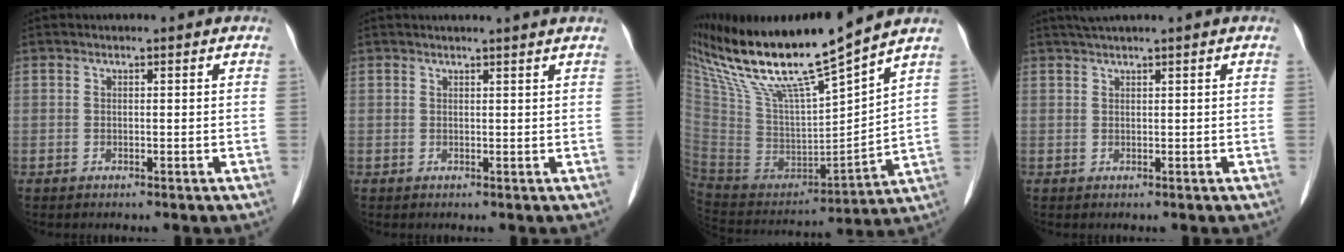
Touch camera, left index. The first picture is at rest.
{"total": 3.0, "force": [2.7, -0.6, 1.0], "torque": [-0.015, 0.005, 0.033]}
{"total": 20.5, "force": [16.2, 1.2, 12.5], "torque": [-0.230, 0.000, 0.311]}
{"total": 1.8, "force": [1.4, -0.4, 1.0], "torque": [-0.022, 0.012, 0.032]}